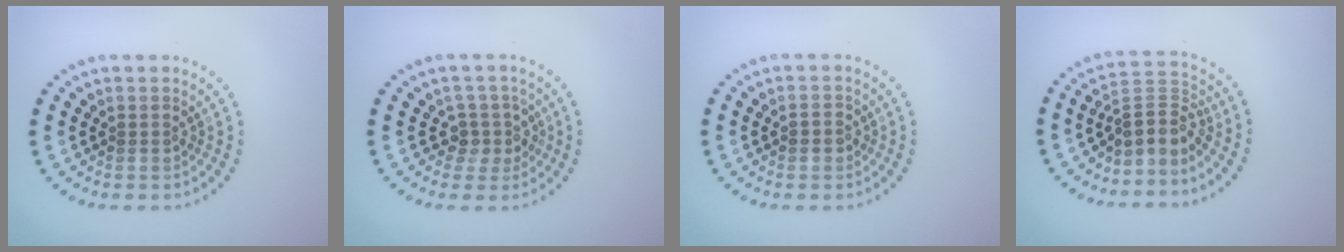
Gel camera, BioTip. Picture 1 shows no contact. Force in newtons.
{"total": 2.2, "press": 1.9, "slide": 1.2}
{"total": 0.9, "press": 0.9, "slide": 0.2}
{"total": 3.4, "press": 2.4, "slide": 2.4}